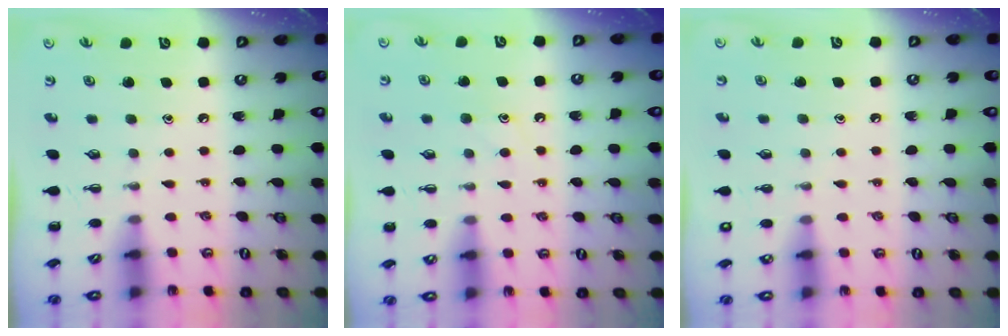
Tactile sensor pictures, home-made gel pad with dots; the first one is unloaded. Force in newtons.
{"total": 7.7, "press": 7.6, "slide": 1.1}
{"total": 2.6, "press": 2.1, "slide": 1.6}